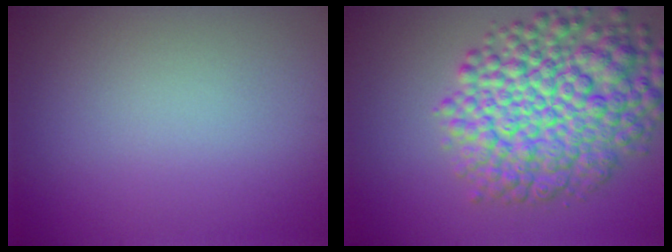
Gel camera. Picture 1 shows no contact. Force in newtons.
{"total": 9.9, "press": 9.9, "slide": 0.3}